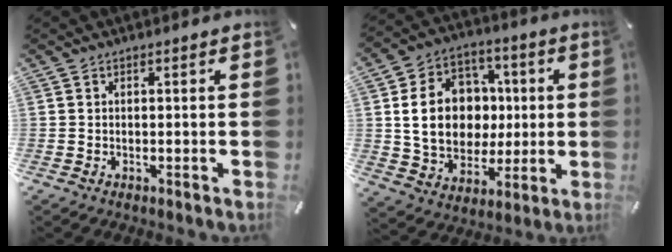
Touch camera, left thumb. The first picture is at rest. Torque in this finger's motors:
{"motor_torque": [2.09, 2.19, 1.61, -0.57, 0.49]}